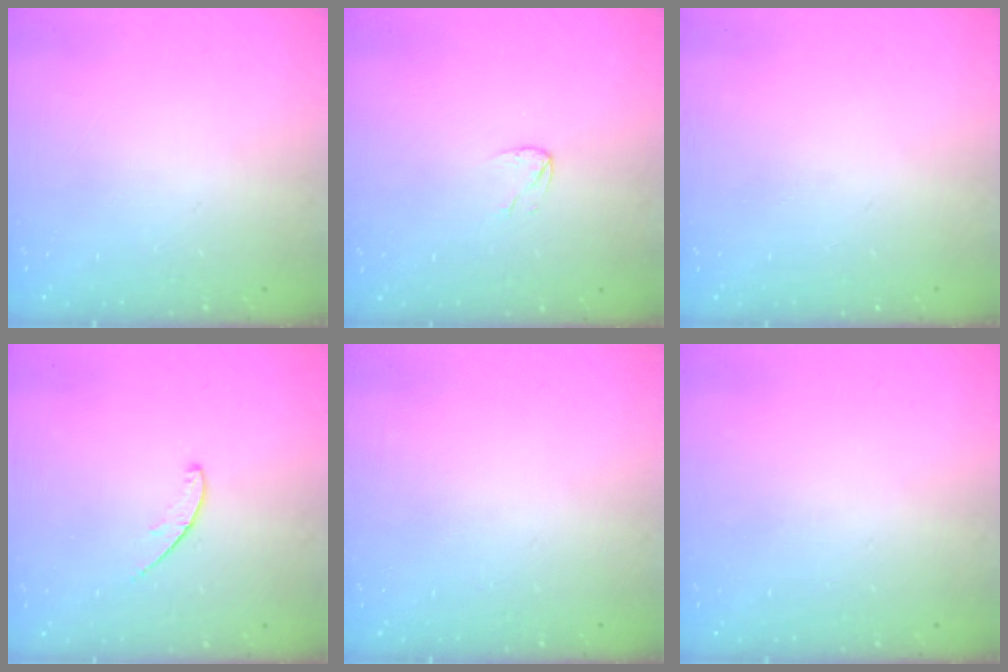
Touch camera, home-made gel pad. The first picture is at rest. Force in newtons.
{"total": 3.5, "press": 3.5, "slide": 0.2}
{"total": 0.0}
{"total": 4.6, "press": 4.6, "slide": 0.4}
{"total": 0.0}
{"total": 0.0}